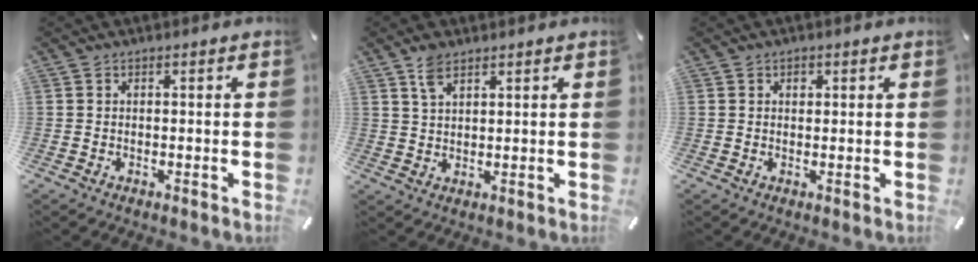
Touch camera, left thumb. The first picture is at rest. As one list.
[{"total": 4.6, "force": [2.9, 2.3, 2.8], "torque": [-0.053, -0.002, 0.052]}, {"total": 1.1, "force": [0.4, 0.9, 0.5], "torque": [0.006, -0.004, 0.004]}]